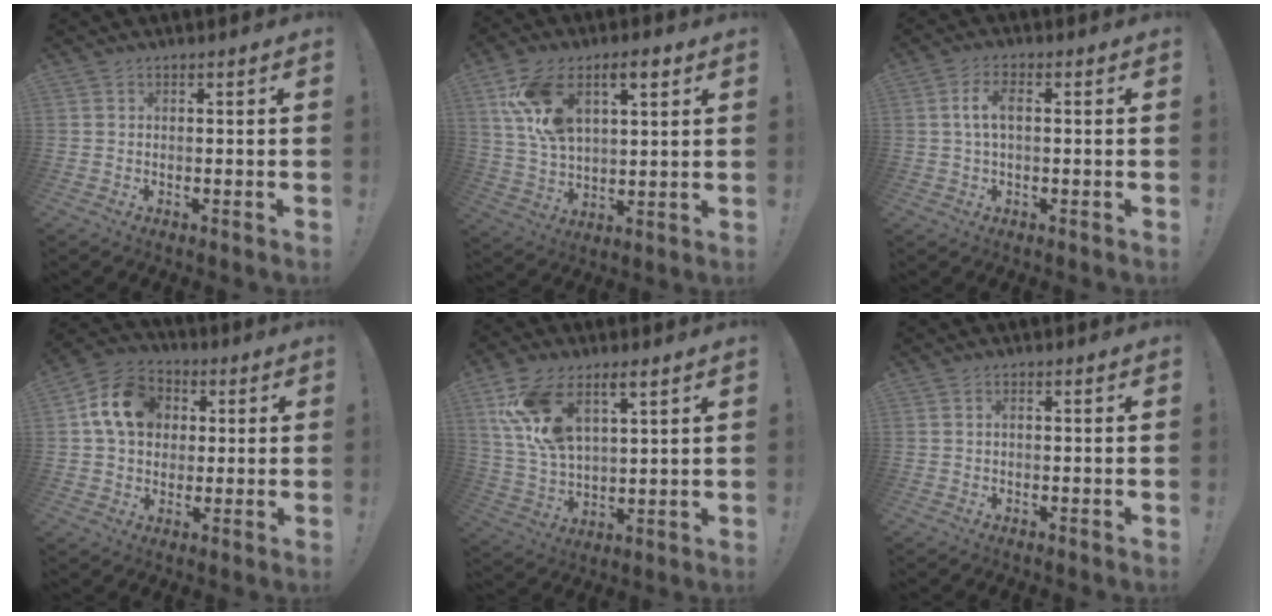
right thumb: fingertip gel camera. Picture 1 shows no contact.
{"total": 14.6, "force": [7.2, 7.7, 10.1], "torque": [-0.197, -0.021, 0.128]}
{"total": 5.6, "force": [0.7, 2.3, 5.1], "torque": [-0.100, 0.002, 0.008]}
{"total": 14.4, "force": [3.4, 11.5, 7.9], "torque": [-0.128, 0.012, 0.072]}
{"total": 13.8, "force": [7.7, 7.0, 9.1], "torque": [-0.184, -0.027, 0.144]}
{"total": 0.8, "force": [0.1, -0.1, 0.7], "torque": [-0.015, 0.001, 0.000]}